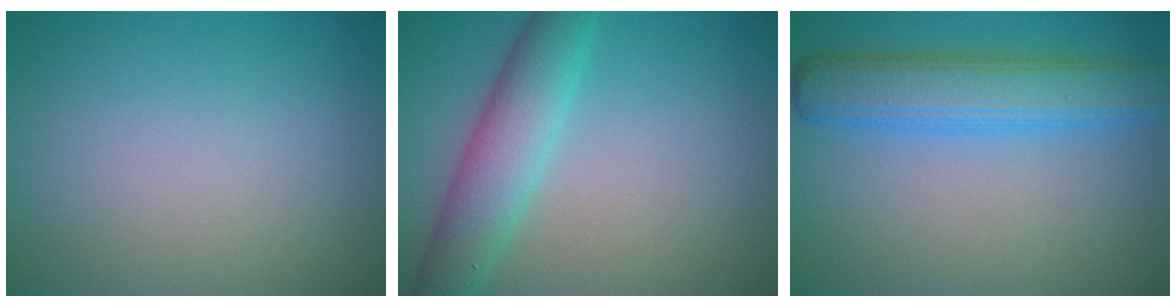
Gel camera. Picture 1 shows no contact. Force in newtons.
{"total": 5.2, "press": 5.2, "slide": 0.0}
{"total": 5.8, "press": 5.8, "slide": 0.1}